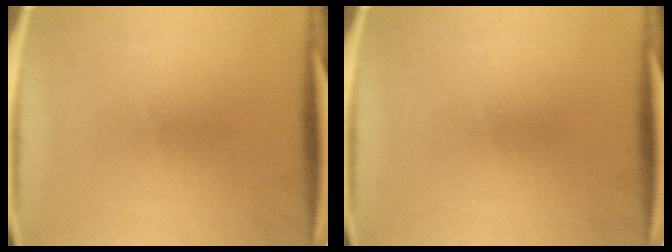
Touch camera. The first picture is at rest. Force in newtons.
{"total": 0.0}